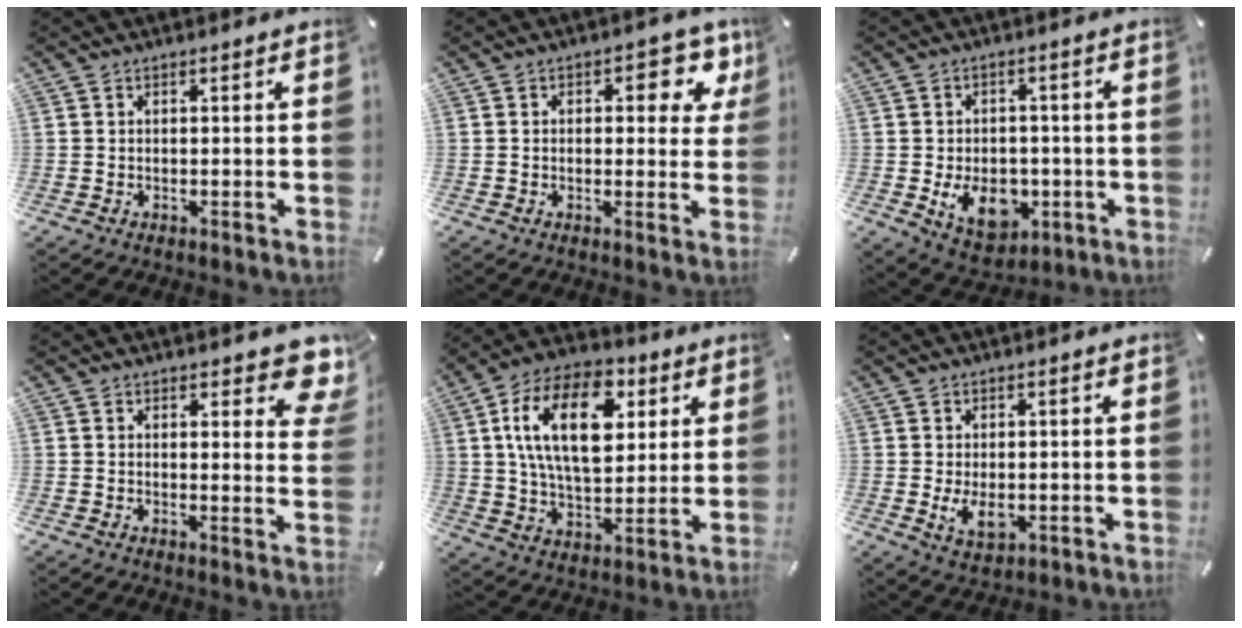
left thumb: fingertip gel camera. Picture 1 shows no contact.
{"total": 7.3, "force": [2.9, 3.9, 5.4], "torque": [-0.057, -0.015, 0.041]}
{"total": 11.4, "force": [-2.9, 8.3, 7.2], "torque": [-0.130, 0.004, -0.047]}
{"total": 7.4, "force": [5.2, 3.2, 4.2], "torque": [-0.035, -0.036, 0.087]}
{"total": 19.9, "force": [6.5, 11.8, 14.7], "torque": [-0.273, 0.000, 0.107]}
{"total": 5.4, "force": [-0.4, 3.3, 4.2], "torque": [-0.087, -0.010, -0.012]}